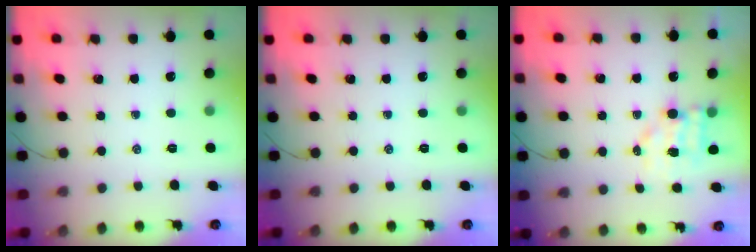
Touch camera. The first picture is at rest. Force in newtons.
{"total": 0.0}
{"total": 5.5, "press": 5.5, "slide": 0.6}